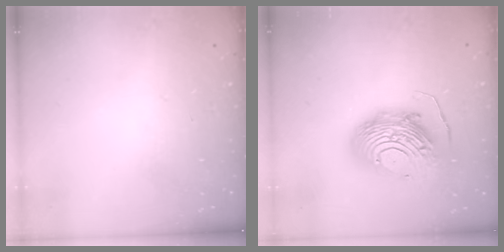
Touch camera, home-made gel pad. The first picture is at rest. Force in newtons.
{"total": 14.6, "press": 14.6, "slide": 1.3}